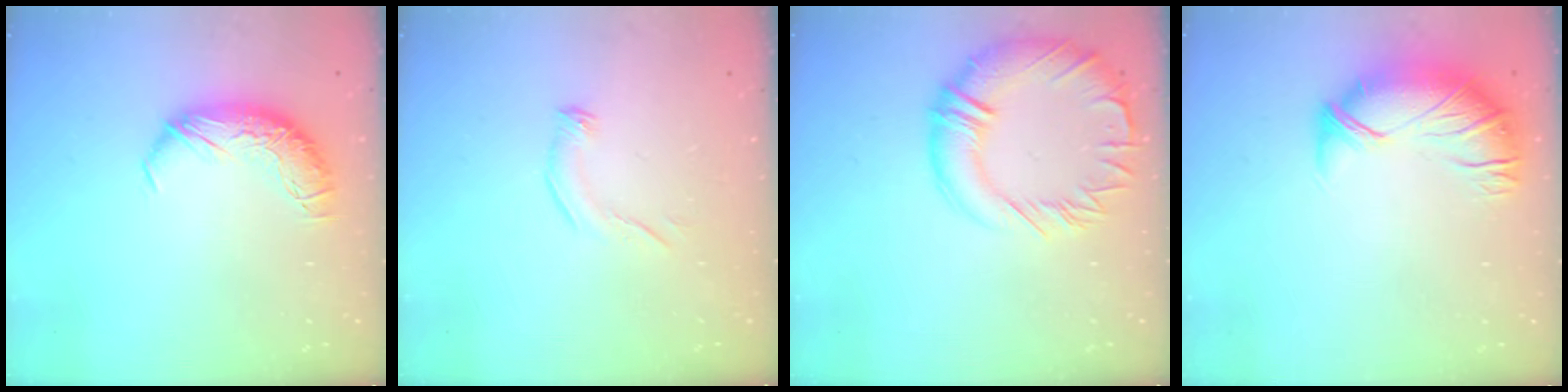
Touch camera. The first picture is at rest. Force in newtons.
{"total": 4.8, "press": 4.8, "slide": 0.6}
{"total": 7.1, "press": 6.6, "slide": 2.8}
{"total": 2.6, "press": 1.1, "slide": 2.3}